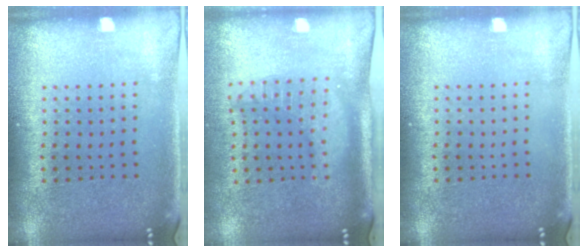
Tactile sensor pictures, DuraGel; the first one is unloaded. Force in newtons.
{"total": 1.9, "press": 1.5, "slide": 1.1}
{"total": 0.0}